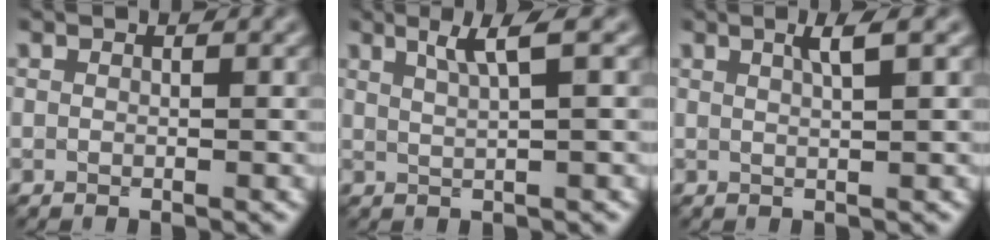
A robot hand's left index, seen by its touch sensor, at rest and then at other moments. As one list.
[{"total": 2.9, "force": [1.5, 0.5, 2.5], "torque": [-0.033, 0.004, 0.024]}, {"total": 2.3, "force": [1.0, 0.5, 2.0], "torque": [-0.024, 0.006, 0.013]}]